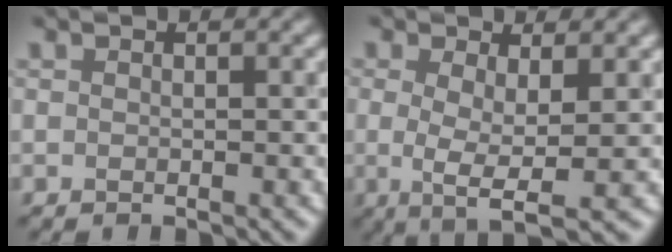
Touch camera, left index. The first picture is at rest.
{"total": 4.4, "force": [-0.5, 1.3, 4.2], "torque": [-0.071, -0.005, -0.006]}